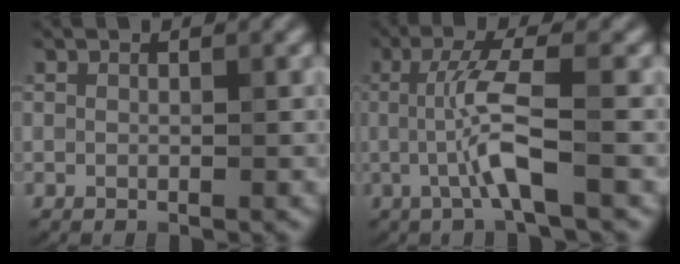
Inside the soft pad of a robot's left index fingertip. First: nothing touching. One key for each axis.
{"total": 4.3, "fx": -0.7, "fy": 0.4, "fz": 4.2, "tx": -0.090, "ty": 0.005, "tz": -0.018}